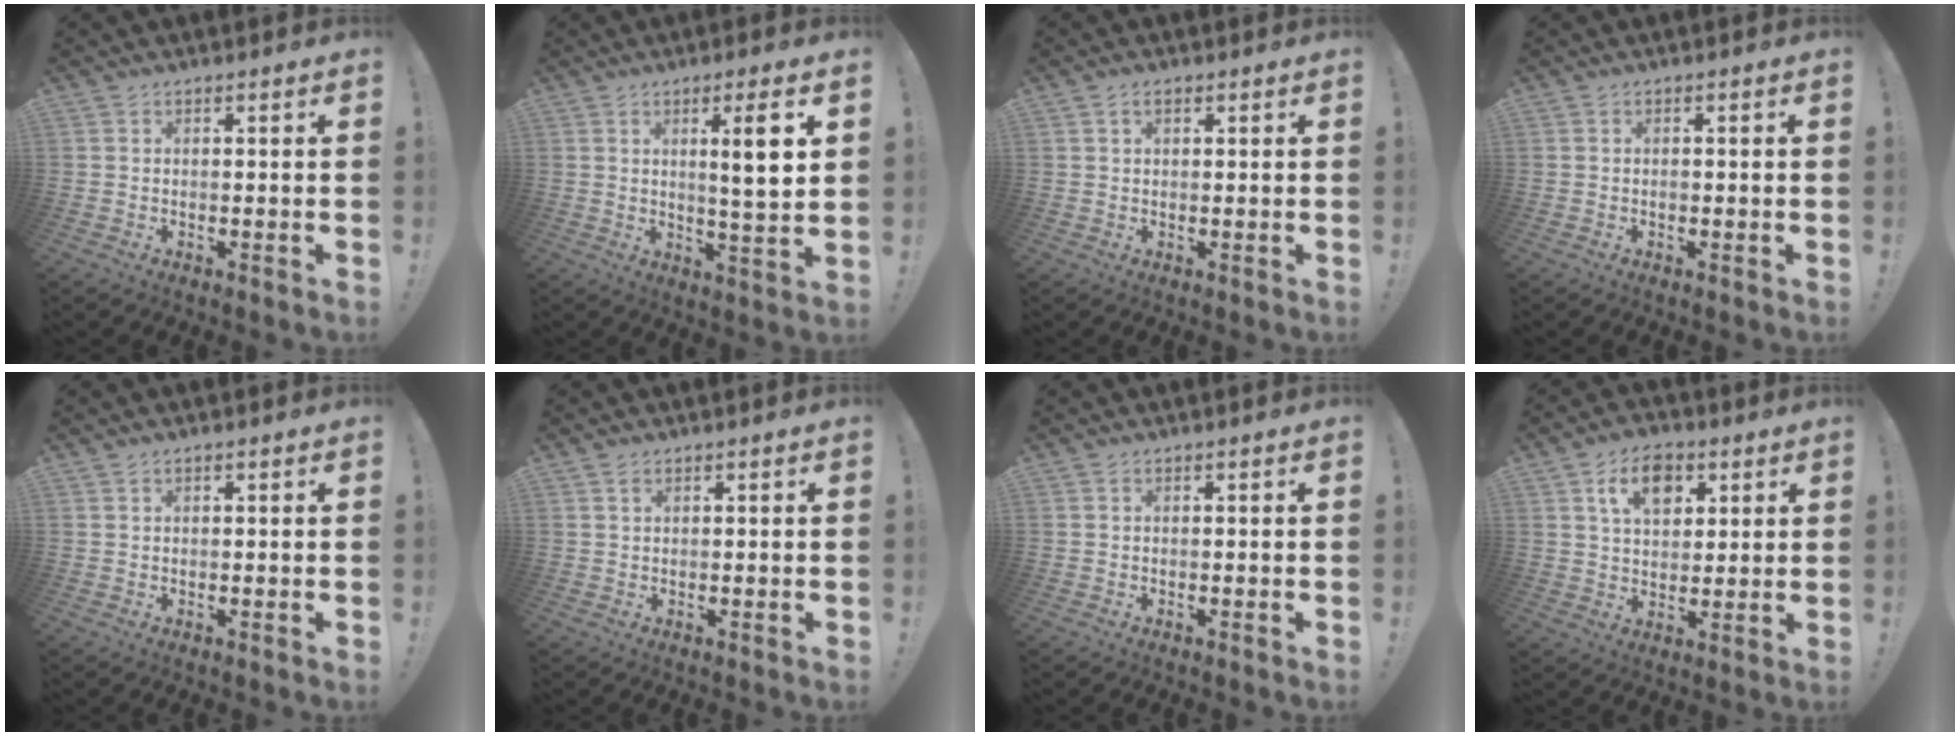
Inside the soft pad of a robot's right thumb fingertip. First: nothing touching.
{"total": 8.6, "force": [2.8, 0.2, 8.1], "torque": [-0.109, -0.016, 0.031]}
{"total": 2.0, "force": [0.9, 1.2, 1.3], "torque": [-0.023, 0.002, 0.016]}
{"total": 0.6, "force": [-0.4, 0.3, 0.2], "torque": [-0.008, 0.002, -0.007]}
{"total": 0.7, "force": [0.5, 0.3, 0.3], "torque": [-0.002, -0.002, 0.009]}
{"total": 1.5, "force": [1.0, 0.8, 0.8], "torque": [-0.011, -0.001, 0.018]}
{"total": 0.0}
{"total": 11.0, "force": [4.9, 7.4, 6.5], "torque": [-0.098, -0.004, 0.090]}